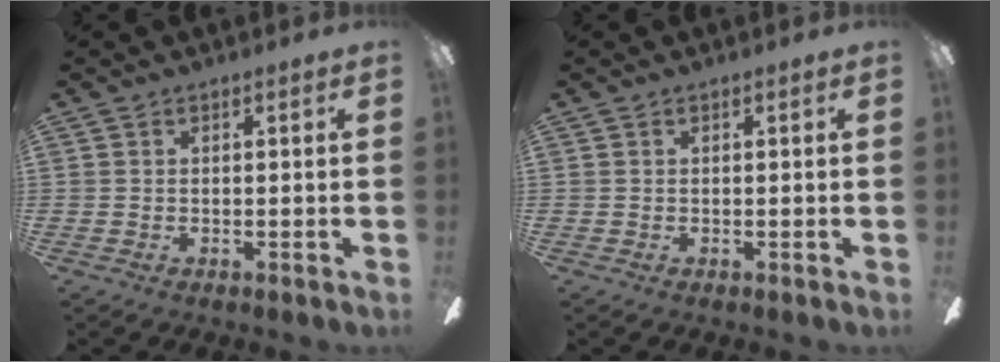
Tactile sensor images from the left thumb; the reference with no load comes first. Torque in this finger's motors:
{"motor_torque": [0.00, 0.00, -0.09, 0.09, 0.00]}